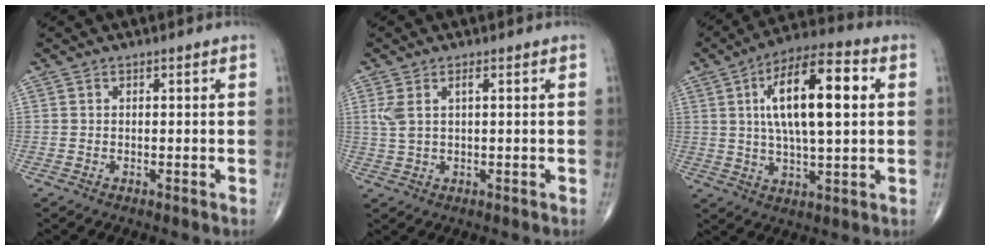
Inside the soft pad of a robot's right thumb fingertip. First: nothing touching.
{"total": 3.9, "force": [1.2, 1.4, 3.4], "torque": [-0.091, 0.009, 0.031]}
{"total": 17.3, "force": [3.6, 6.2, 15.7], "torque": [-0.254, 0.012, 0.054]}